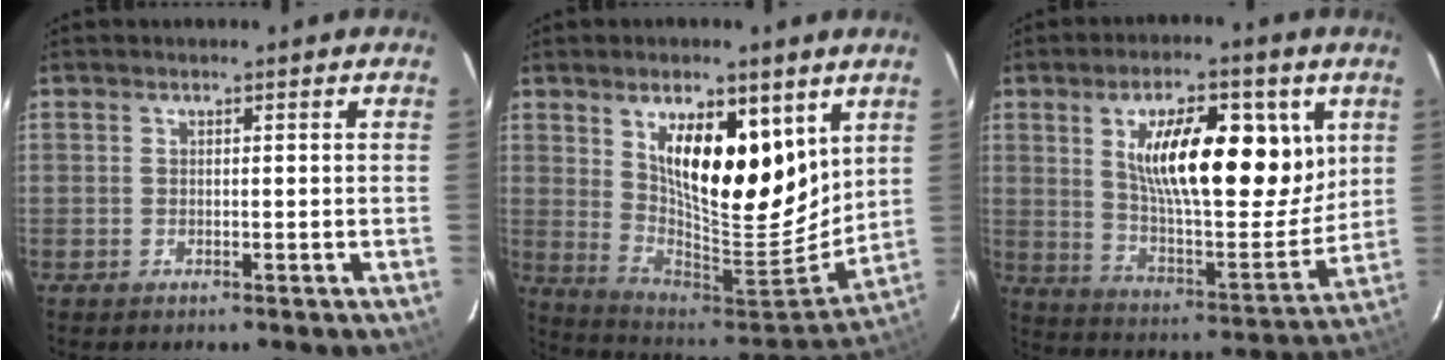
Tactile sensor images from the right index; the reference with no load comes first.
{"total": 19.4, "force": [9.0, 8.0, 15.2], "torque": [-0.253, -0.014, 0.164]}
{"total": 20.9, "force": [7.2, 8.1, 17.9], "torque": [-0.282, 0.001, 0.121]}